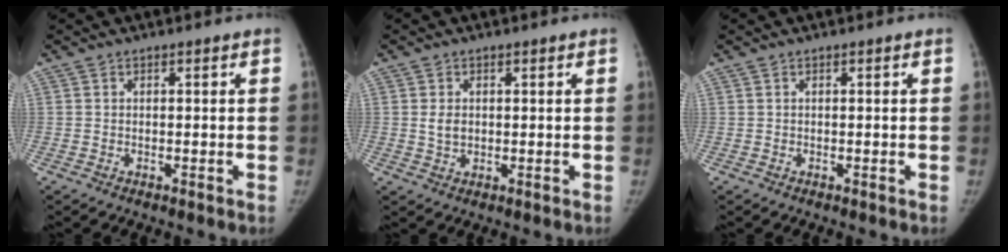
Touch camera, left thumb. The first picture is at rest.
{"total": 2.8, "force": [0.4, 2.0, 1.9], "torque": [-0.027, -0.003, 0.011]}
{"total": 0.0}